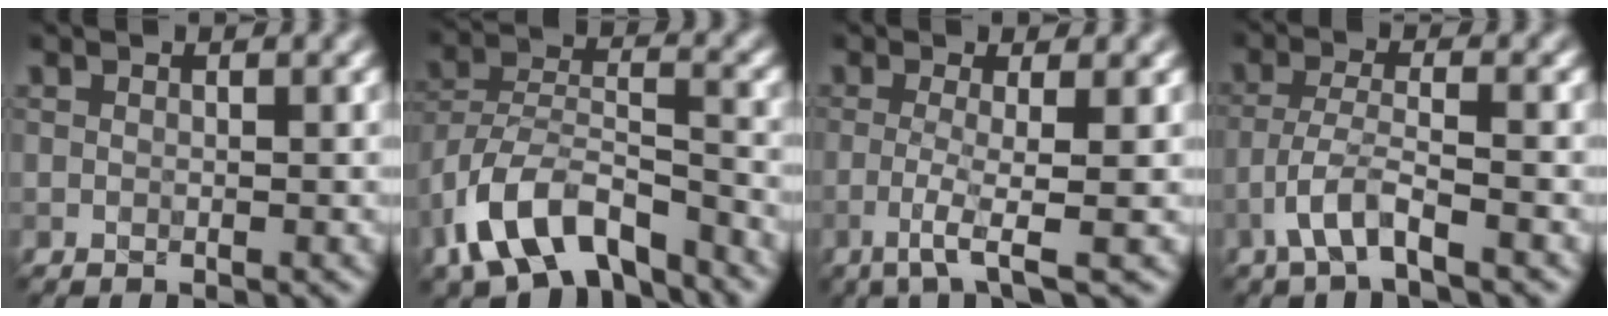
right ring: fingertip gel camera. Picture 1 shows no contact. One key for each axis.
{"total": 9.4, "fx": -6.3, "fy": 4.3, "fz": 5.6, "tx": -0.096, "ty": 0.000, "tz": -0.125}
{"total": 3.4, "fx": -1.2, "fy": 0.4, "fz": 3.2, "tx": -0.062, "ty": -0.002, "tz": -0.036}
{"total": 3.4, "fx": -2.1, "fy": 0.5, "fz": 2.6, "tx": -0.055, "ty": 0.010, "tz": -0.050}